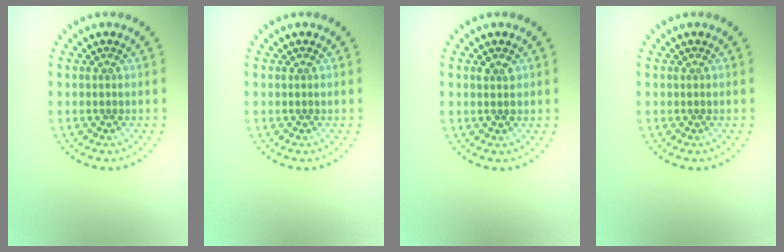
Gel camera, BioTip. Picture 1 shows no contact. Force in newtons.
{"total": 0.0}
{"total": 1.3, "press": 1.3, "slide": 0.1}
{"total": 0.0}